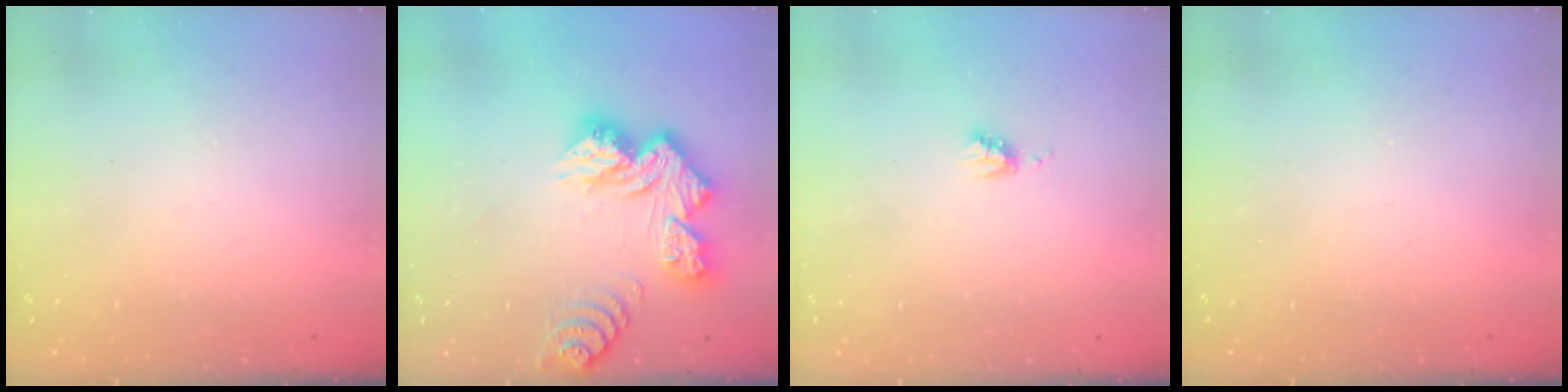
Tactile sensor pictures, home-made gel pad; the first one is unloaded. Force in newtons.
{"total": 14.2, "press": 14.1, "slide": 1.6}
{"total": 3.7, "press": 3.7, "slide": 0.4}
{"total": 0.0}